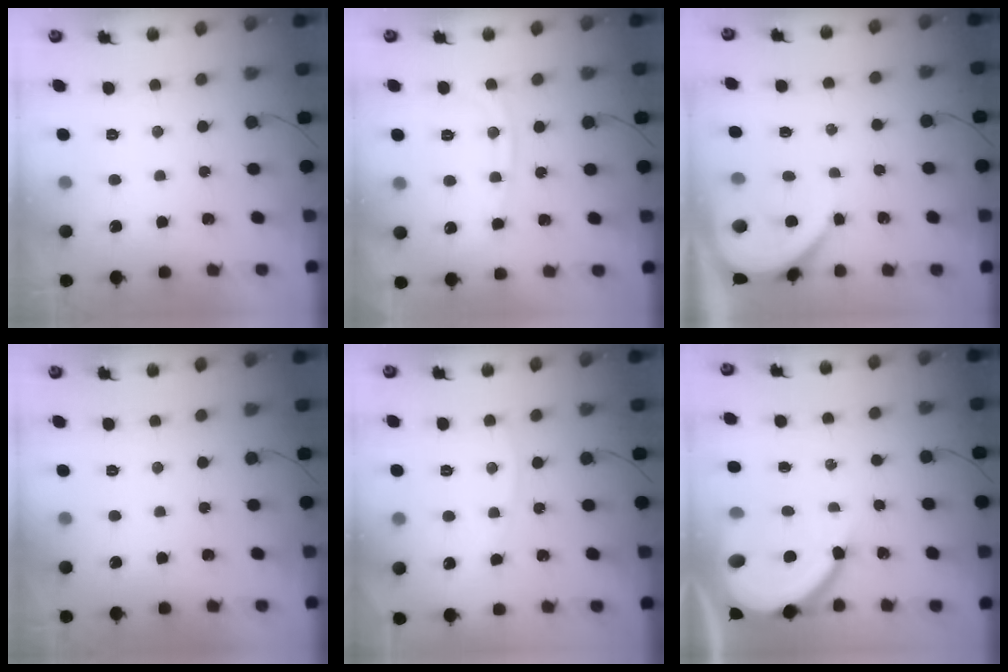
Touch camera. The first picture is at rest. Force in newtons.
{"total": 10.8, "press": 10.7, "slide": 1.4}
{"total": 4.7, "press": 4.7, "slide": 0.4}
{"total": 0.0}
{"total": 3.5, "press": 3.5, "slide": 0.5}
{"total": 11.3, "press": 11.2, "slide": 1.4}